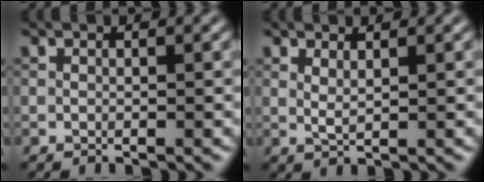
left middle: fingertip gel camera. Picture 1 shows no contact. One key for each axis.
{"total": 1.1, "fx": 0.7, "fy": 0.2, "fz": 0.8, "tx": -0.022, "ty": -0.002, "tz": 0.015}